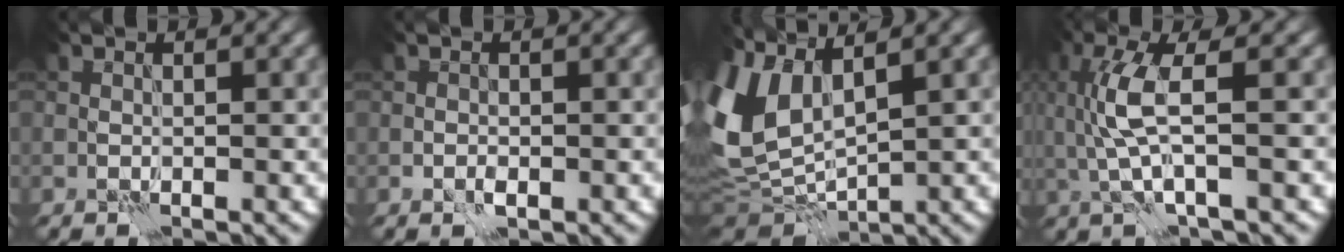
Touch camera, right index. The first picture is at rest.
{"total": 1.2, "force": [-0.5, 0.7, 0.8], "torque": [-0.016, -0.001, -0.010]}
{"total": 9.7, "force": [2.7, 5.5, 7.5], "torque": [-0.203, -0.003, 0.054]}
{"total": 4.7, "force": [0.3, 1.1, 4.5], "torque": [-0.112, -0.003, 0.010]}